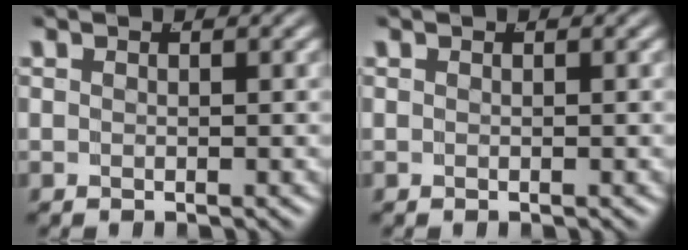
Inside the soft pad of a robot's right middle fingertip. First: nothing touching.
{"total": 0.0}